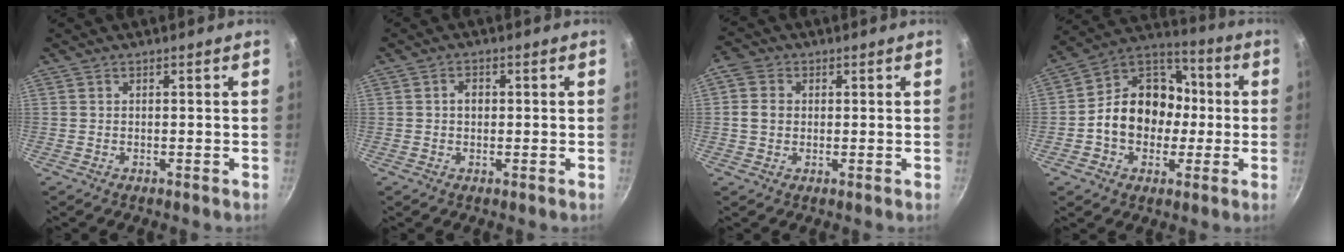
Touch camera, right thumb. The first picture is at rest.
{"total": 2.2, "force": [0.1, 1.7, 1.4], "torque": [-0.012, 0.005, 0.001]}
{"total": 4.7, "force": [0.4, 4.0, 2.4], "torque": [-0.028, 0.005, -0.002]}
{"total": 16.9, "force": [-1.3, 13.6, 9.9], "torque": [-0.121, 0.043, -0.037]}